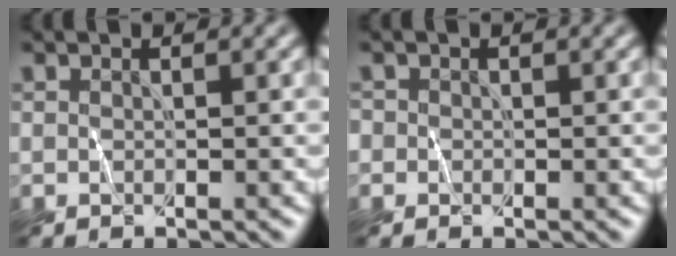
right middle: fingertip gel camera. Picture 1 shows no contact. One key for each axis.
{"total": 0.7, "fx": -0.1, "fy": 0.7, "fz": 0.0, "tx": 0.006, "ty": -0.003, "tz": -0.006}